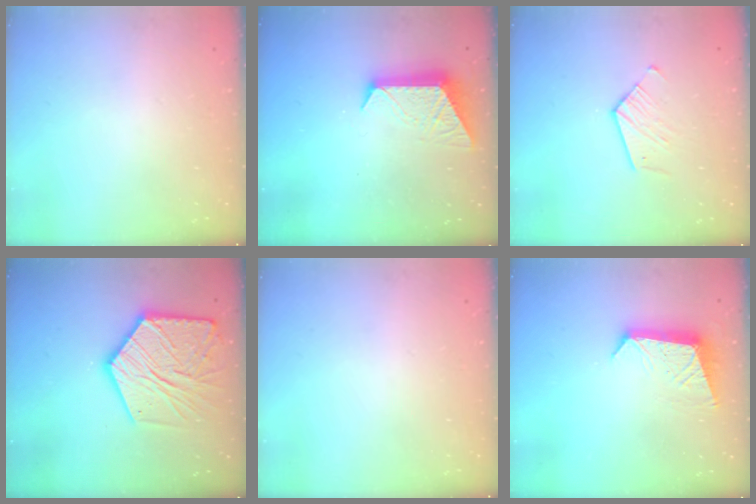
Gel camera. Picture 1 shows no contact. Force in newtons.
{"total": 11.0, "press": 11.0, "slide": 0.8}
{"total": 6.6, "press": 6.6, "slide": 0.2}
{"total": 19.6, "press": 19.6, "slide": 1.8}
{"total": 0.0}
{"total": 10.1, "press": 10.1, "slide": 0.6}